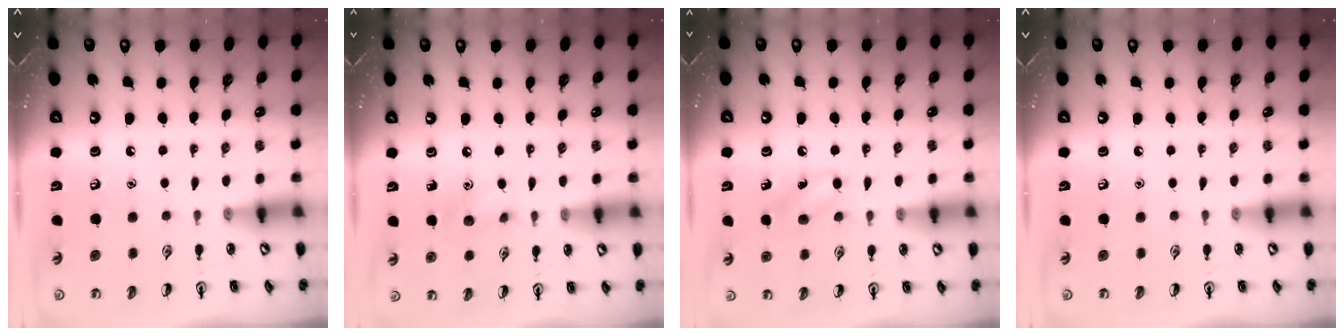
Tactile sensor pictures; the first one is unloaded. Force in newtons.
{"total": 7.4, "press": 7.2, "slide": 1.6}
{"total": 7.4, "press": 7.1, "slide": 2.0}
{"total": 0.0}